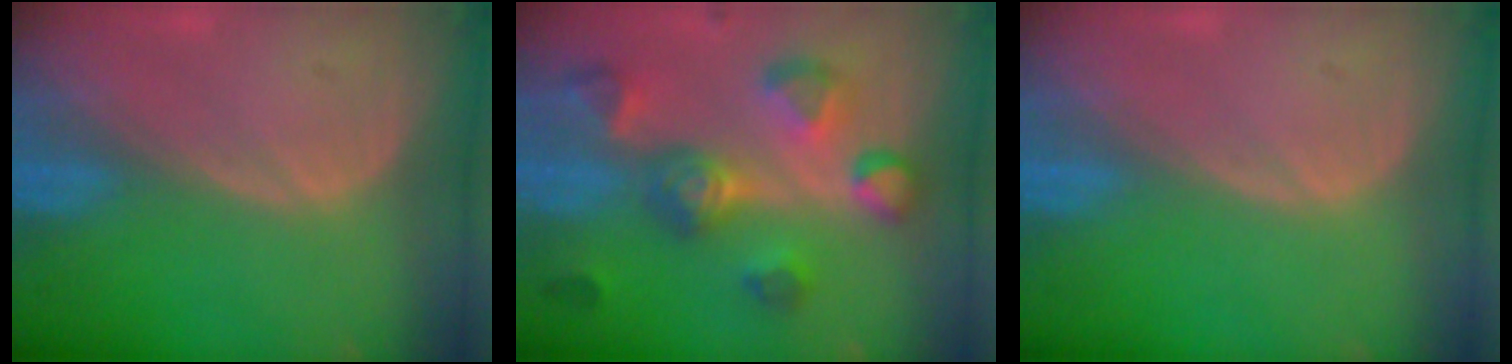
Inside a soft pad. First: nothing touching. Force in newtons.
{"total": 9.0, "press": 9.0, "slide": 0.6}
{"total": 0.0}